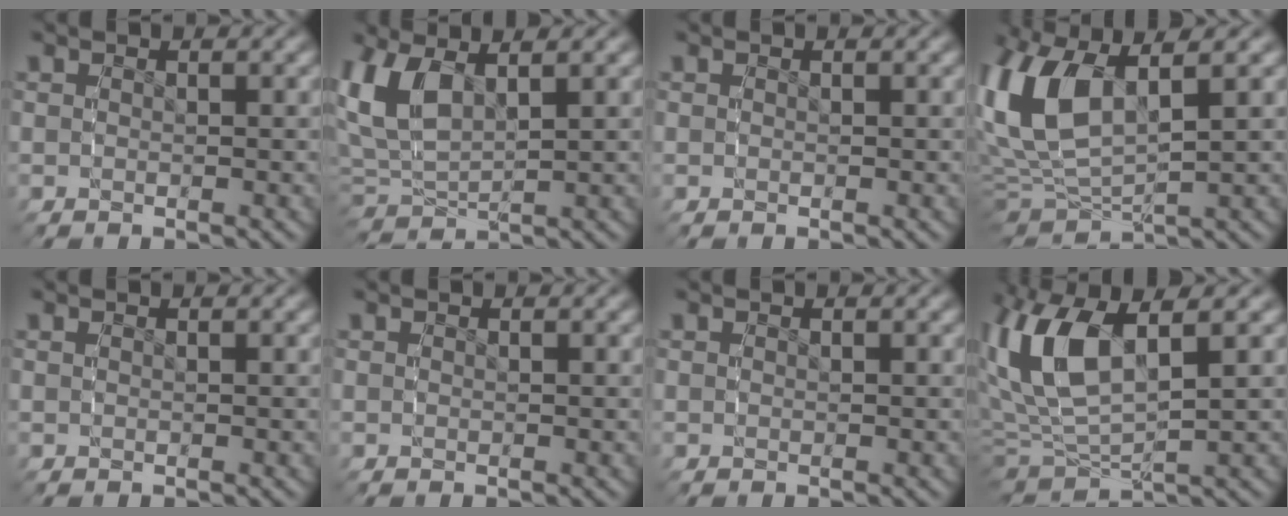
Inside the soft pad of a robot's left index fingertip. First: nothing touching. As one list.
[{"total": 7.5, "force": [2.1, 5.4, 4.8], "torque": [-0.149, -0.007, 0.044]}, {"total": 0.0}, {"total": 8.6, "force": [1.6, 5.3, 6.5], "torque": [-0.176, -0.004, 0.035]}, {"total": 0.0}, {"total": 0.0}, {"total": 0.0}, {"total": 7.6, "force": [1.8, 4.3, 6.0], "torque": [-0.158, 0.000, 0.039]}]